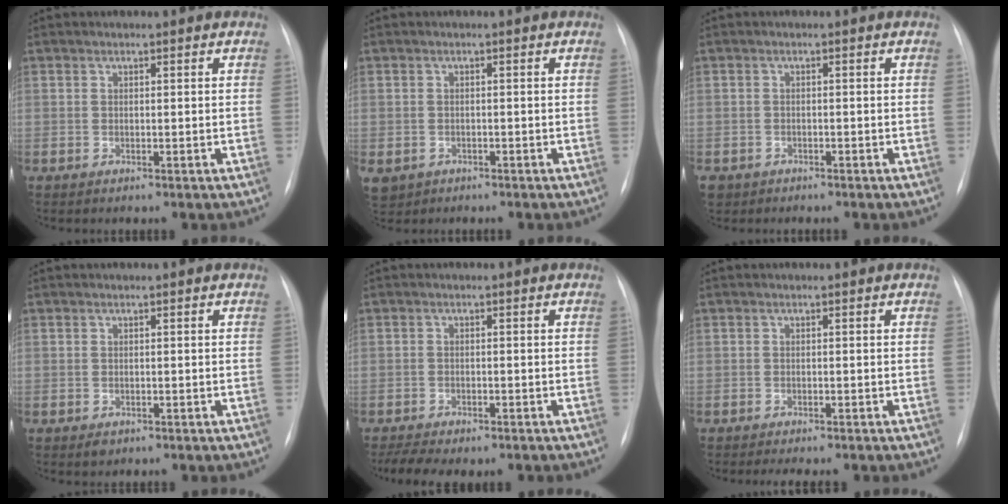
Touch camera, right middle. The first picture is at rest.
{"total": 4.7, "force": [-2.5, 3.8, 1.1], "torque": [-0.024, 0.000, -0.035]}
{"total": 3.2, "force": [-2.4, 2.1, 0.5], "torque": [-0.009, 0.000, -0.037]}
{"total": 1.0, "force": [-0.6, 0.7, 0.5], "torque": [-0.008, 0.000, -0.003]}
{"total": 6.7, "force": [-5.4, 2.2, 3.4], "torque": [-0.054, -0.001, -0.073]}
{"total": 4.4, "force": [-3.7, 1.0, 2.2], "torque": [-0.022, -0.005, -0.044]}